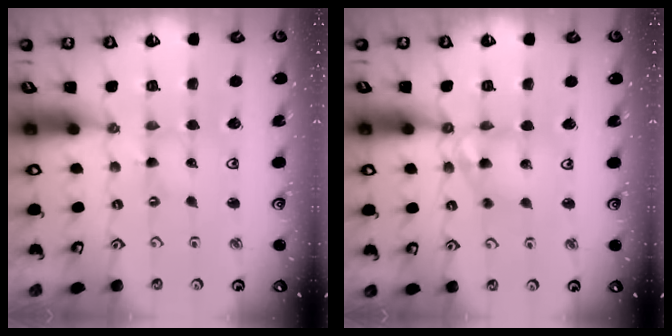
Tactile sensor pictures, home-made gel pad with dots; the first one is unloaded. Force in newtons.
{"total": 12.0, "press": 11.8, "slide": 2.0}